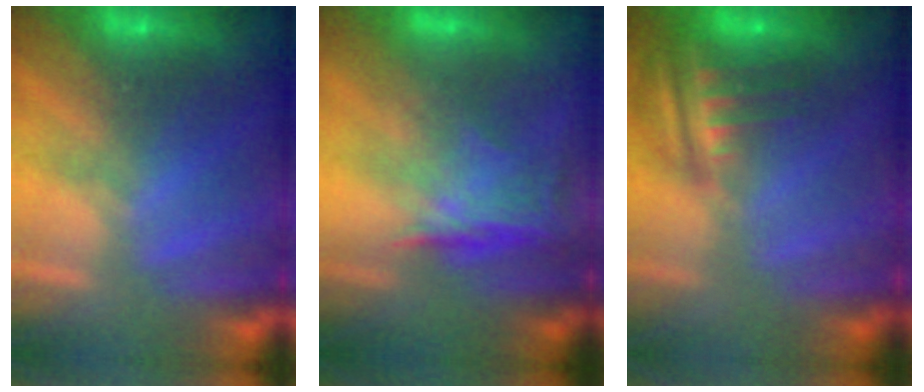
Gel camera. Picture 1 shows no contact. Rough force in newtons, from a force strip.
{"total": 1.3}
{"total": 8.5}